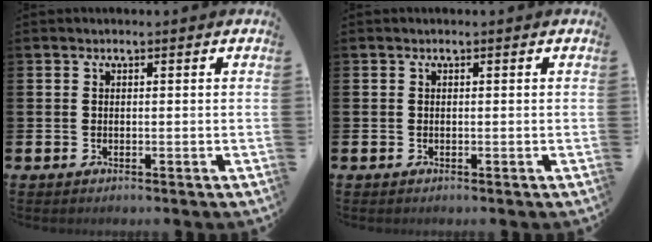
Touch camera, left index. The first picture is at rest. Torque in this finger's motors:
{"motor_torque": [-0.08, 0.02, -0.63, -0.21]}